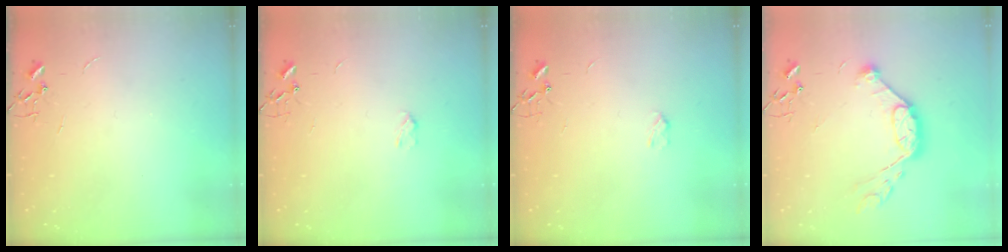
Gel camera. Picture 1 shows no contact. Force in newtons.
{"total": 2.6, "press": 2.6, "slide": 0.5}
{"total": 2.6, "press": 2.6, "slide": 0.5}
{"total": 12.3, "press": 12.3, "slide": 0.7}